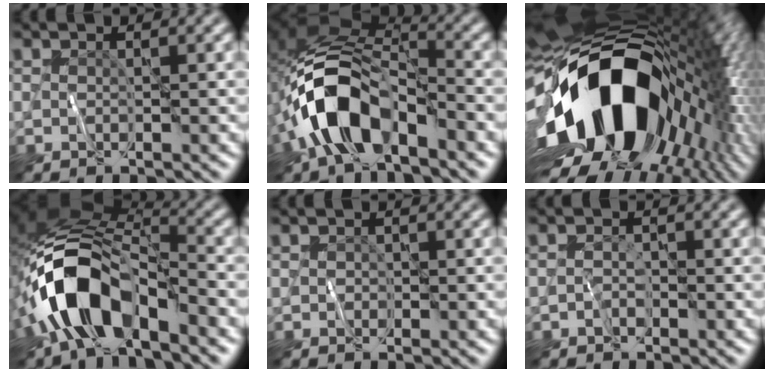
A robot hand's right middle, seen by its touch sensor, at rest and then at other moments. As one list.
[{"total": 9.5, "force": [-3.9, 5.1, 7.0], "torque": [-0.138, 0.003, -0.075]}, {"total": 19.0, "force": [-1.8, 11.4, 15.1], "torque": [-0.273, -0.018, -0.031]}, {"total": 10.5, "force": [-4.9, 5.4, 7.6], "torque": [-0.149, -0.001, -0.093]}, {"total": 0.0}, {"total": 0.8, "force": [-0.4, 0.5, 0.4], "torque": [-0.006, 0.004, -0.011]}]